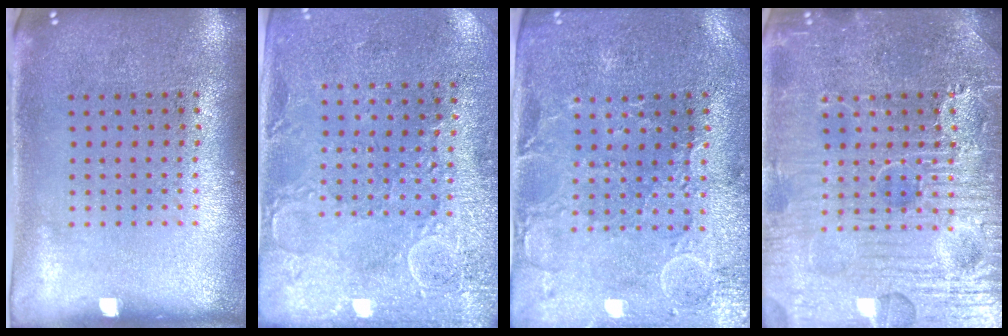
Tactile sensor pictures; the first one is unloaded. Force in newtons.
{"total": 2.8, "press": 2.5, "slide": 1.2}
{"total": 0.7, "press": 0.5, "slide": 0.4}
{"total": 7.9, "press": 7.9, "slide": 0.9}